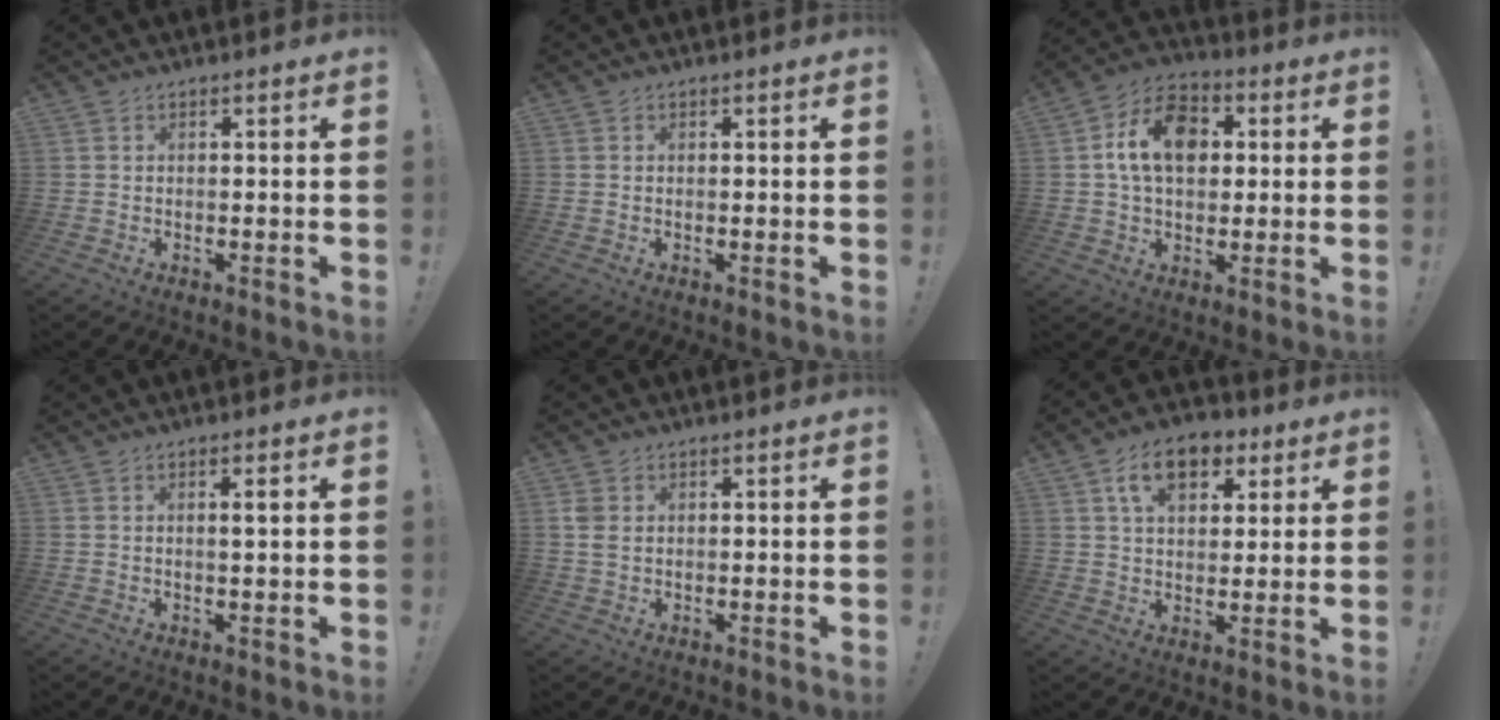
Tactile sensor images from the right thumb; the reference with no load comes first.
{"total": 0.0}
{"total": 14.3, "force": [3.1, 10.1, 9.7], "torque": [-0.145, 0.006, 0.062]}
{"total": 2.1, "force": [0.5, 0.2, 2.0], "torque": [-0.033, -0.001, 0.004]}
{"total": 3.2, "force": [0.8, 2.3, 2.1], "torque": [-0.045, 0.003, 0.016]}
{"total": 12.3, "force": [5.9, 8.1, 7.3], "torque": [-0.112, -0.005, 0.109]}